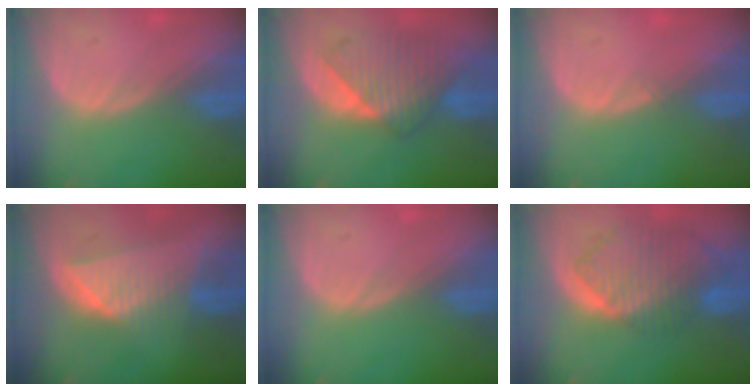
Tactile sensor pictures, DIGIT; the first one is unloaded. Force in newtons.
{"total": 8.6, "press": 8.2, "slide": 2.6}
{"total": 0.6, "press": 0.5, "slide": 0.4}
{"total": 7.6, "press": 7.0, "slide": 3.0}
{"total": 0.0}
{"total": 10.1, "press": 8.6, "slide": 5.2}